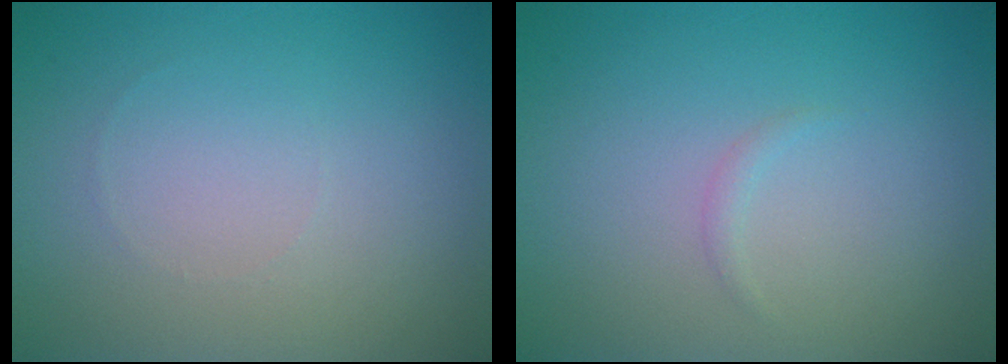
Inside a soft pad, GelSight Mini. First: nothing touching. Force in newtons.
{"total": 0.6, "press": 0.6, "slide": 0.1}